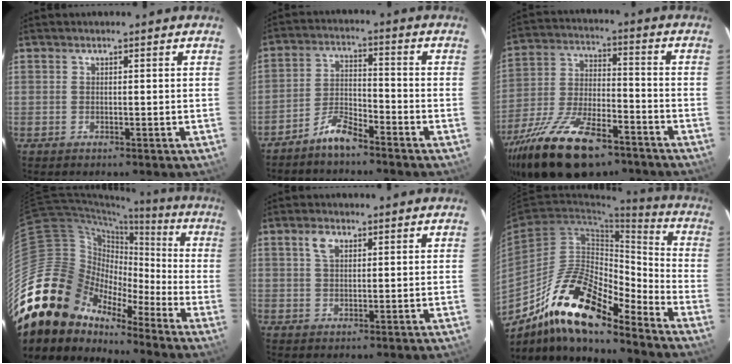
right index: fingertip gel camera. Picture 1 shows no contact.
{"total": 5.7, "force": [-5.0, 1.2, 2.6], "torque": [-0.063, 0.014, -0.096]}
{"total": 21.8, "force": [-14.6, 9.0, 13.5], "torque": [-0.273, -0.033, -0.247]}
{"total": 18.3, "force": [-13.5, 11.3, 5.1], "torque": [-0.109, 0.035, -0.257]}
{"total": 2.8, "force": [1.3, 1.7, 1.9], "torque": [-0.035, 0.008, 0.024]}
{"total": 19.0, "force": [-13.9, 5.3, 11.8], "torque": [-0.204, -0.001, -0.259]}